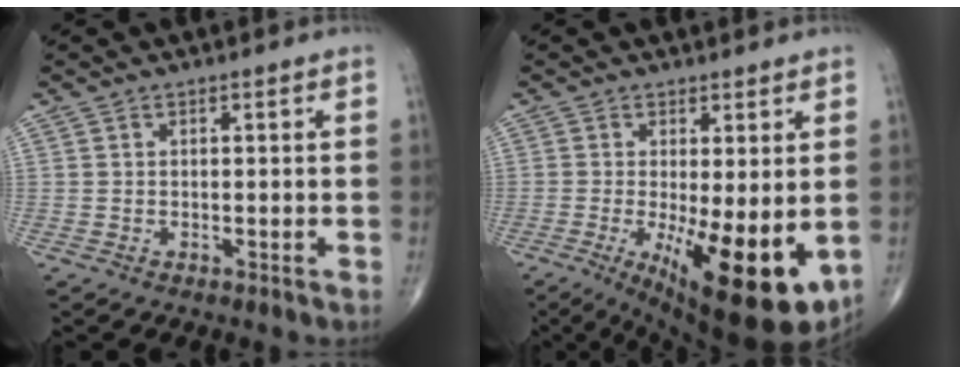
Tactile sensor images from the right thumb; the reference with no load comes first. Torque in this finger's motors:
{"motor_torque": [1.67, 3.34, 0.43, -0.23, 0.46]}